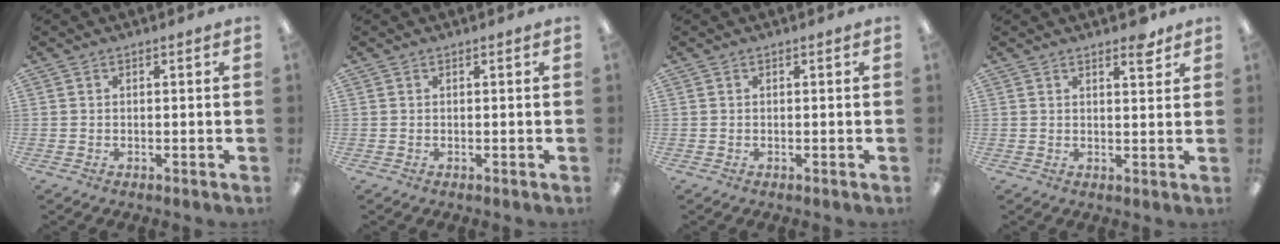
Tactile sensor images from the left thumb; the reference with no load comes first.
{"total": 0.0}
{"total": 0.0}
{"total": 3.5, "force": [2.9, 1.0, 1.7], "torque": [-0.007, -0.017, 0.043]}